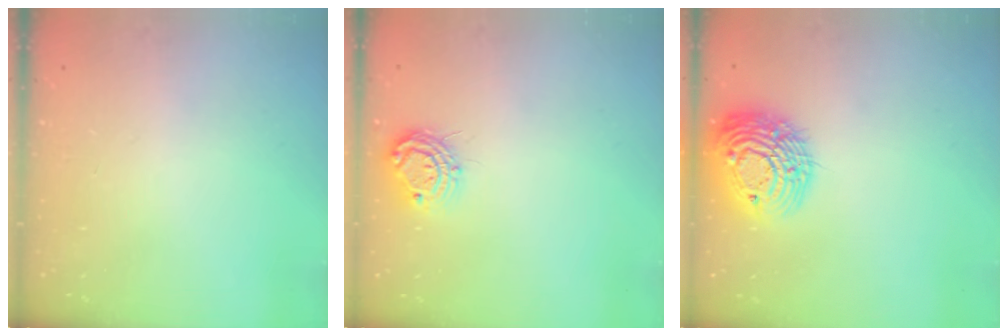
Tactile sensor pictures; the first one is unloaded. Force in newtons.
{"total": 8.6, "press": 8.6, "slide": 0.6}
{"total": 17.2, "press": 17.2, "slide": 1.5}